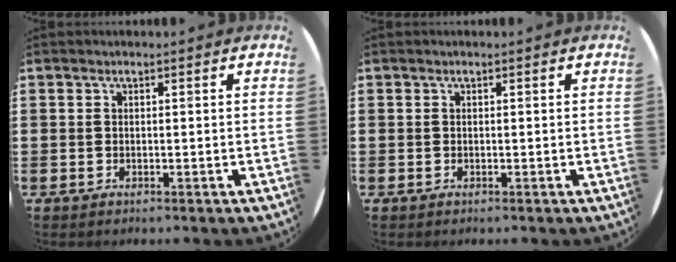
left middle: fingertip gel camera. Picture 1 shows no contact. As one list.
[{"total": 0.0}]